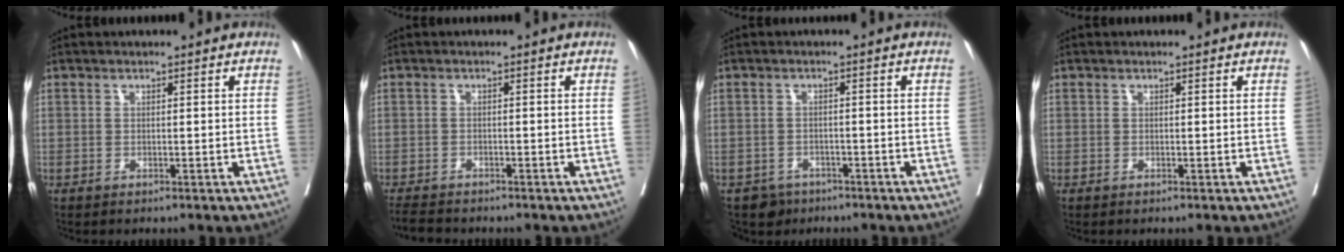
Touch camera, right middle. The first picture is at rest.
{"total": 4.4, "force": [-4.1, 0.9, 1.3], "torque": [-0.020, -0.013, -0.070]}
{"total": 3.8, "force": [-2.9, 2.5, -0.2], "torque": [0.007, 0.005, -0.046]}
{"total": 0.0}